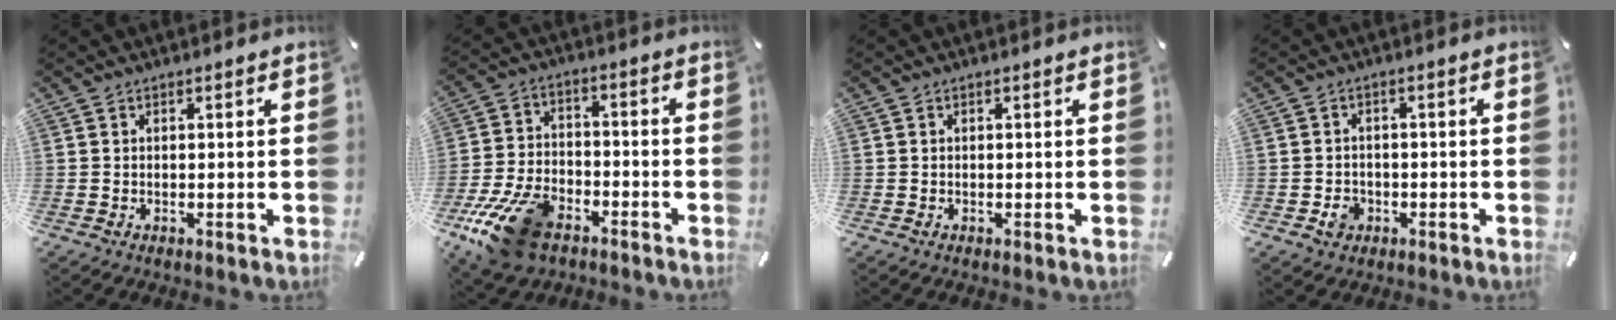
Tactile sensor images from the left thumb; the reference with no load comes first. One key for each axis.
{"total": 15.4, "fx": -9.1, "fy": 8.6, "fz": 8.9, "tx": -0.173, "ty": 0.051, "tz": -0.155}
{"total": 0.0}
{"total": 3.8, "fx": -1.3, "fy": 3.2, "fz": 1.3, "tx": -0.028, "ty": 0.003, "tz": -0.025}